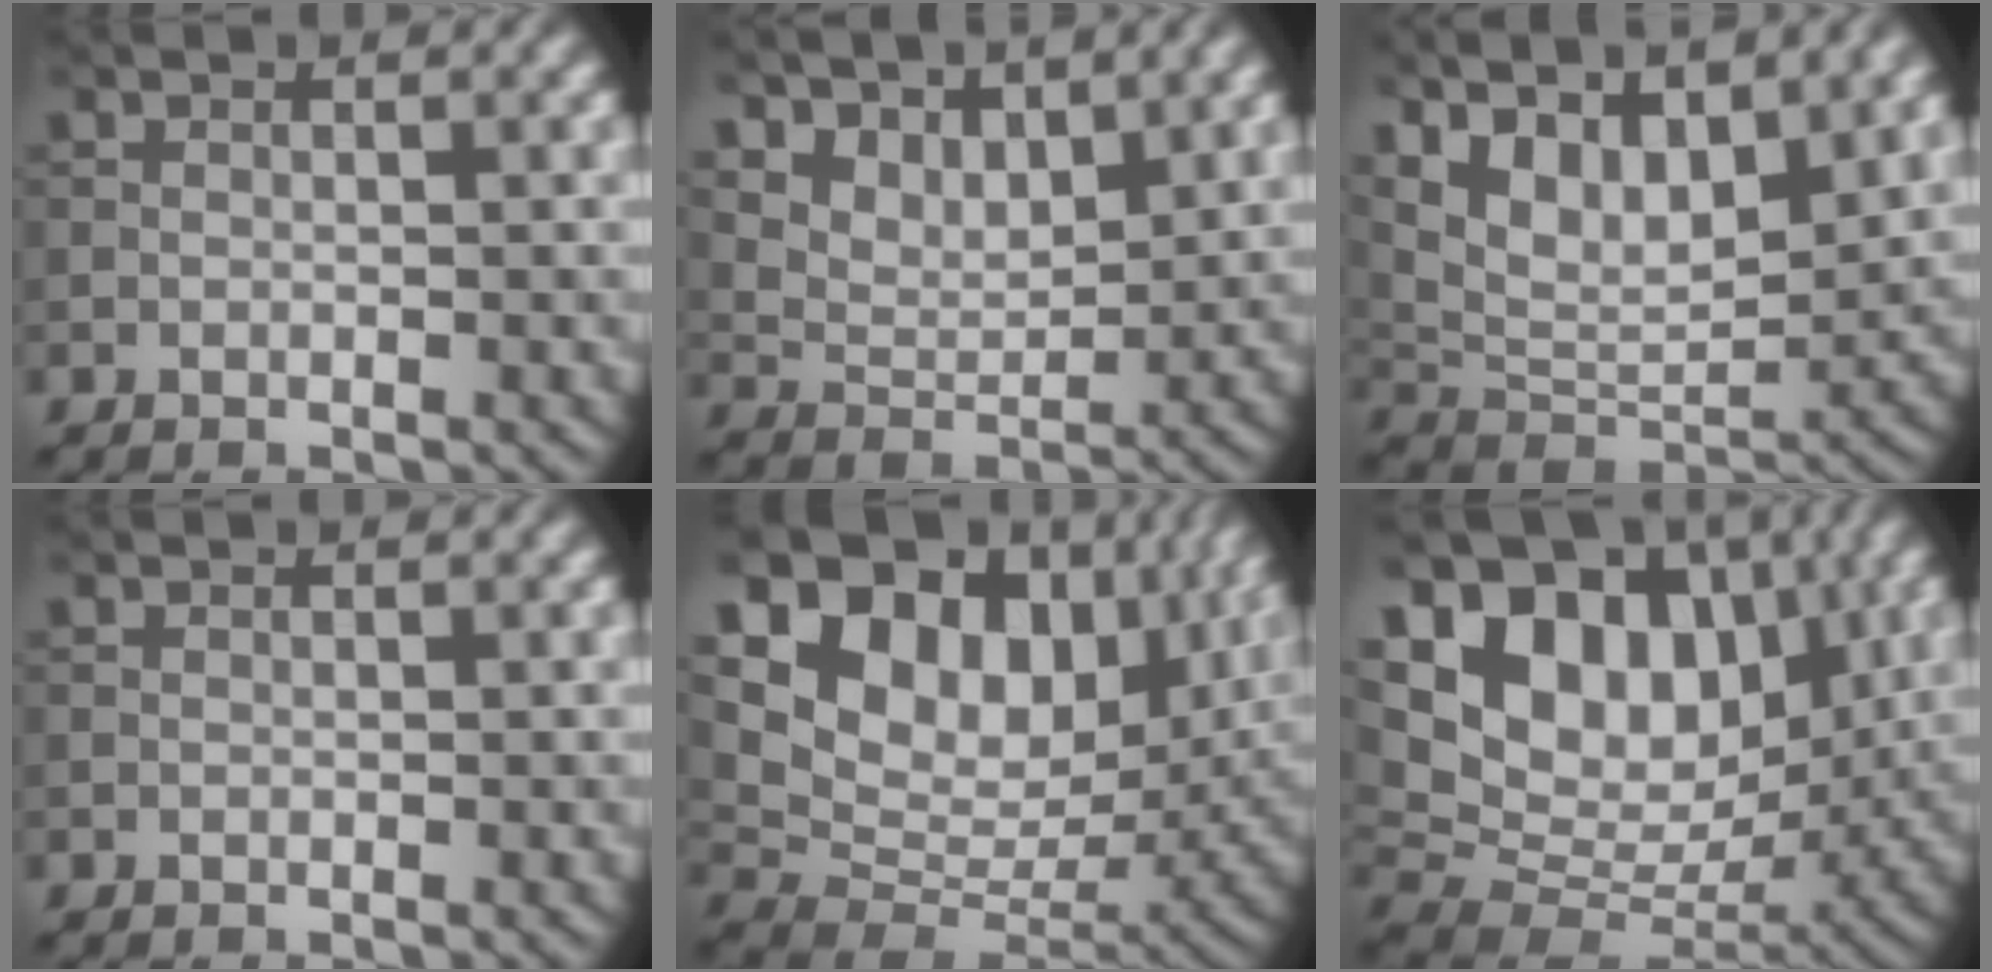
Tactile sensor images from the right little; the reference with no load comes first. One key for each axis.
{"total": 6.2, "fx": 4.9, "fy": 2.7, "fz": 2.7, "tx": -0.072, "ty": -0.013, "tz": 0.101}
{"total": 10.9, "fx": 5.9, "fy": 5.0, "fz": 7.7, "tx": -0.145, "ty": 0.008, "tz": 0.103}
{"total": 0.0}
{"total": 16.0, "fx": 7.5, "fy": 10.5, "fz": 9.5, "tx": -0.175, "ty": 0.024, "tz": 0.151}
{"total": 12.6, "fx": 4.7, "fy": 8.3, "fz": 8.3, "tx": -0.140, "ty": 0.019, "tz": 0.077}